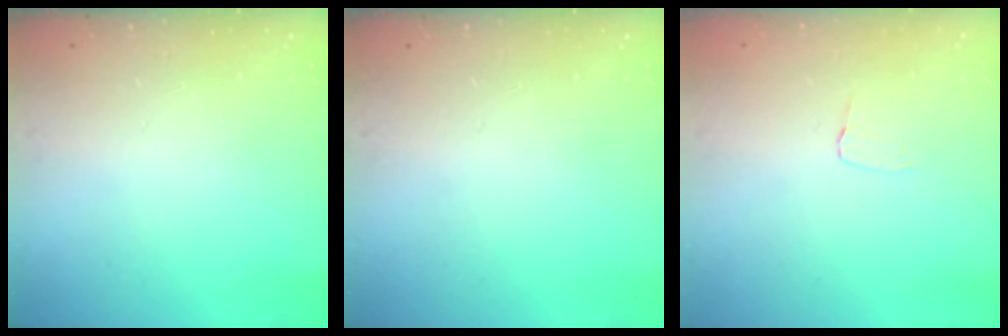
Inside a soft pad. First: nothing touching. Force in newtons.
{"total": 0.0}
{"total": 2.6, "press": 2.6, "slide": 0.2}